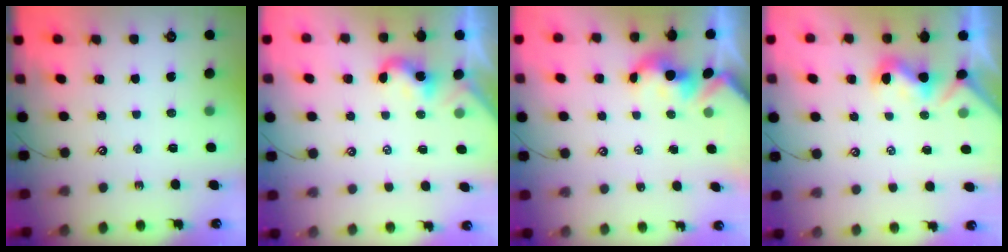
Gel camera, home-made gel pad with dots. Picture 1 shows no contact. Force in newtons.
{"total": 2.4, "press": 2.4, "slide": 0.2}
{"total": 1.5, "press": 1.5, "slide": 0.3}
{"total": 1.0, "press": 0.8, "slide": 0.6}